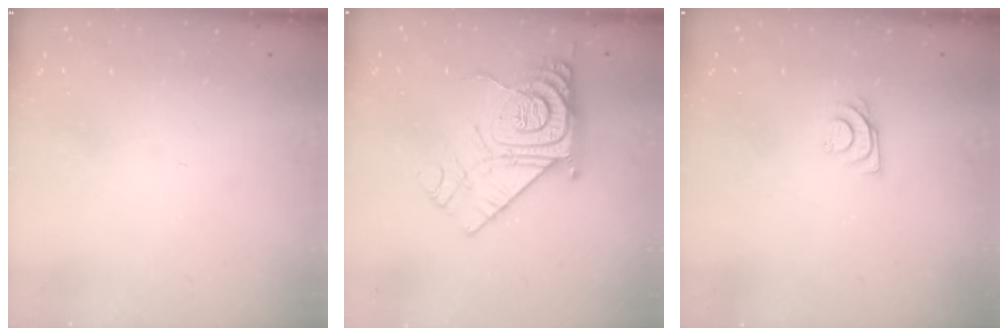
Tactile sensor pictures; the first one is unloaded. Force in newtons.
{"total": 14.8, "press": 14.7, "slide": 1.3}
{"total": 5.7, "press": 5.7, "slide": 0.5}